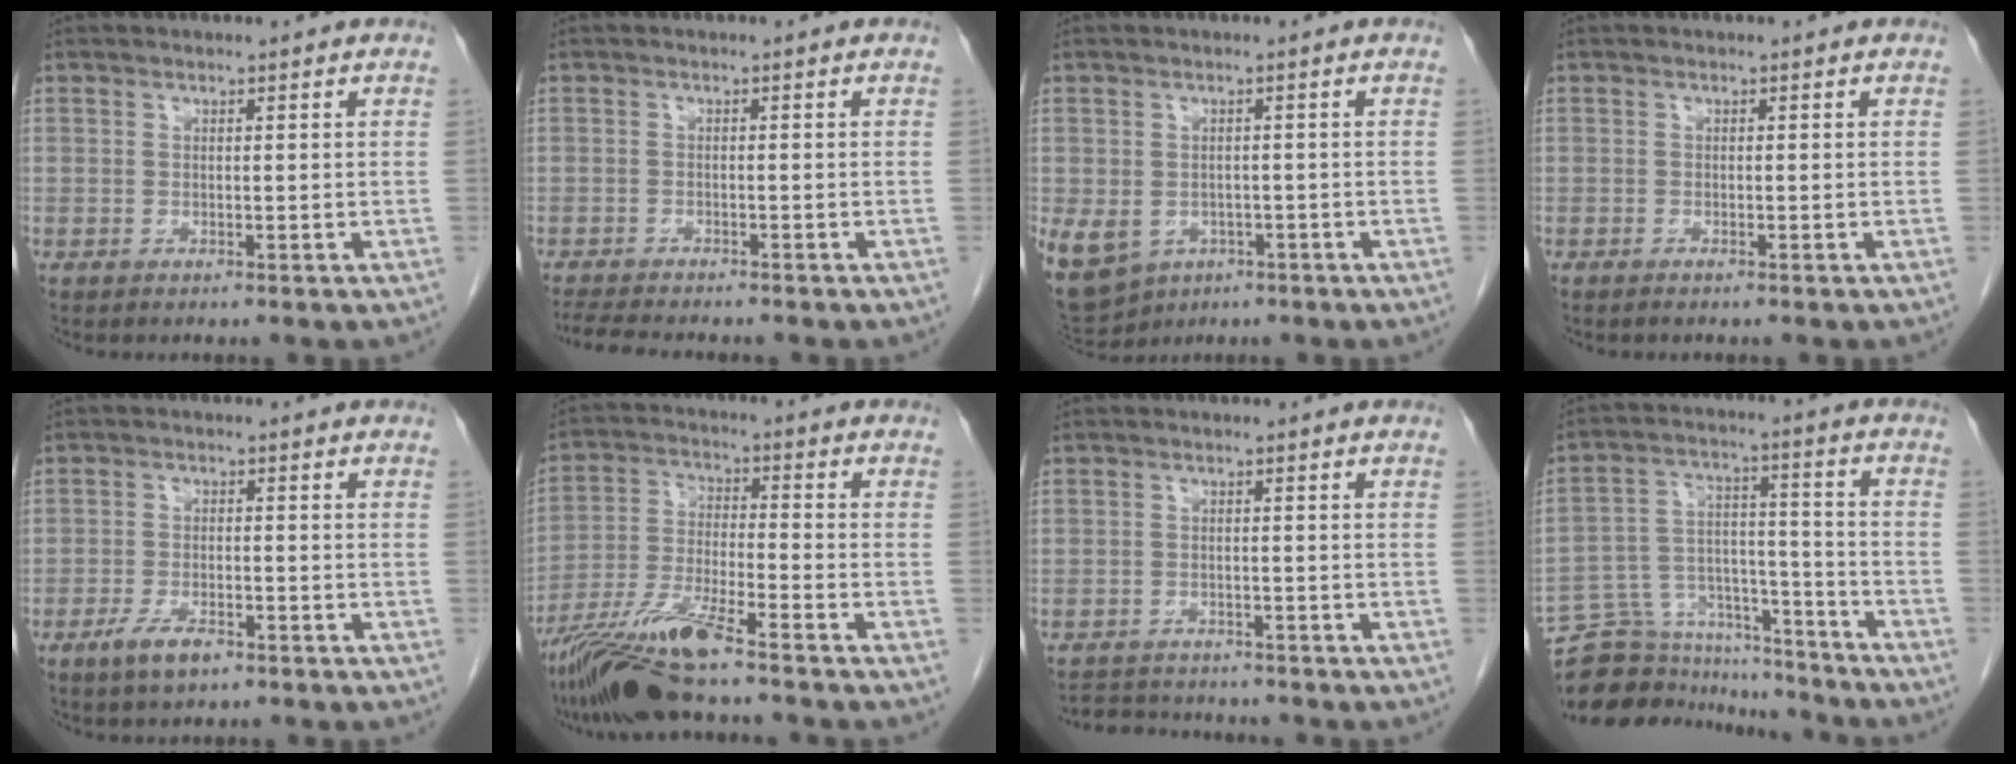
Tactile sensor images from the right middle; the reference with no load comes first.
{"total": 6.9, "force": [-6.2, 0.9, 2.9], "torque": [-0.046, -0.013, -0.098]}
{"total": 16.0, "force": [-7.1, 12.6, 6.8], "torque": [-0.207, -0.008, -0.091]}
{"total": 0.6, "force": [-0.5, 0.0, 0.3], "torque": [-0.011, -0.001, -0.008]}
{"total": 4.3, "force": [-2.8, 1.5, 2.9], "torque": [-0.062, -0.002, -0.046]}
{"total": 11.3, "force": [-8.8, 0.3, 7.0], "torque": [-0.146, -0.022, -0.164]}
{"total": 5.8, "force": [-5.6, 1.6, 0.6], "torque": [-0.009, 0.001, -0.084]}
{"total": 15.6, "force": [-14.5, 5.2, 2.8], "torque": [-0.053, 0.054, -0.231]}